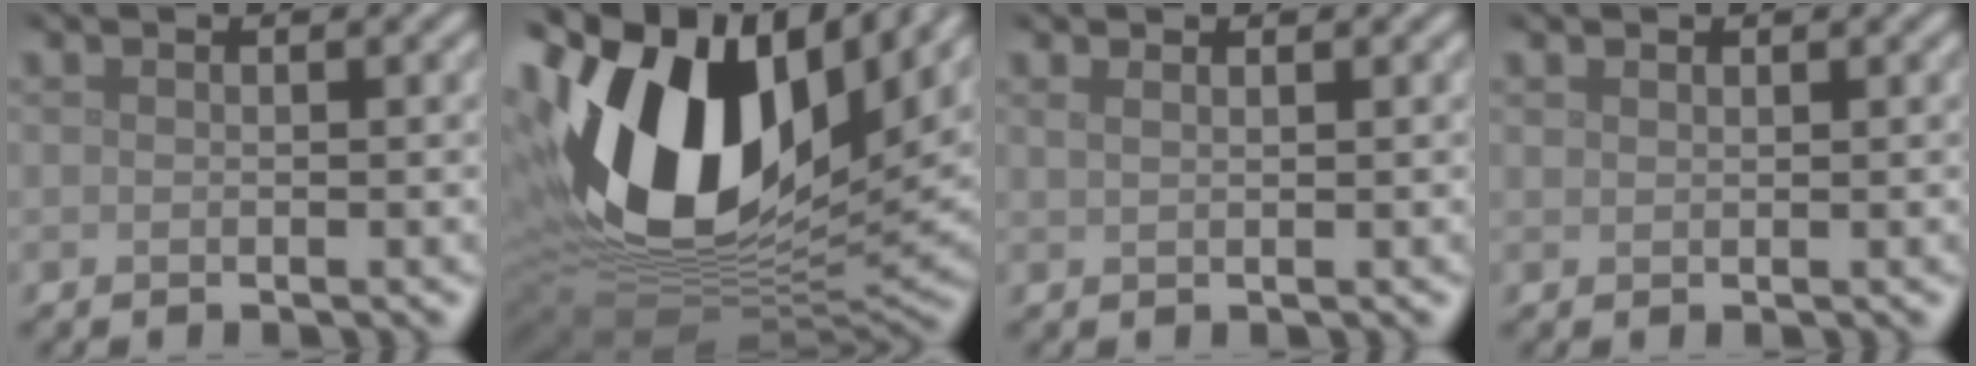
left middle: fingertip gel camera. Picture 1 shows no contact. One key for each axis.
{"total": 18.2, "fx": 4.4, "fy": 11.2, "fz": 13.6, "tx": -0.286, "ty": -0.002, "tz": 0.078}
{"total": 1.3, "fx": 0.9, "fy": 0.5, "fz": 0.8, "tx": -0.008, "ty": 0.000, "tz": 0.008}
{"total": 0.6, "fx": 0.6, "fy": 0.1, "fz": 0.1, "tx": -0.003, "ty": 0.000, "tz": 0.014}